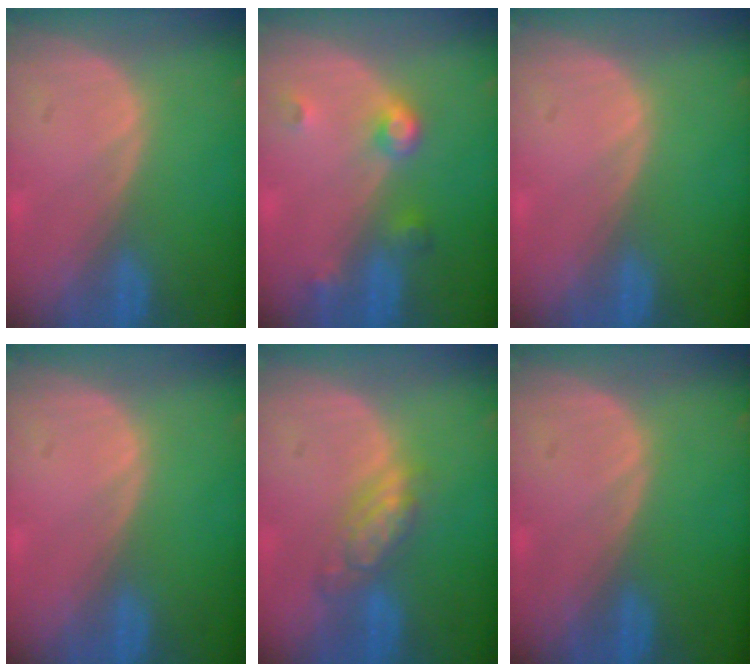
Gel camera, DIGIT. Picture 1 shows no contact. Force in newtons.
{"total": 3.9, "press": 3.6, "slide": 1.4}
{"total": 0.0}
{"total": 0.0}
{"total": 5.5, "press": 4.7, "slide": 2.7}
{"total": 0.0}